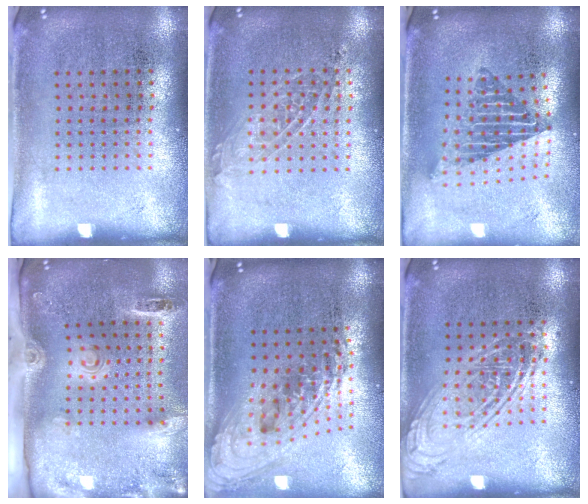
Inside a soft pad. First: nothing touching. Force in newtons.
{"total": 1.2, "press": 1.1, "slide": 0.5}
{"total": 2.0, "press": 1.6, "slide": 1.3}
{"total": 2.9, "press": 2.0, "slide": 2.1}
{"total": 2.3, "press": 1.6, "slide": 1.7}
{"total": 2.4, "press": 2.4, "slide": 0.3}